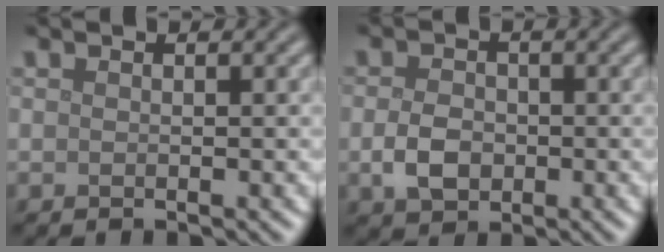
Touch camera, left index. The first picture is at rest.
{"total": 3.1, "force": [-0.7, 2.3, 2.0], "torque": [-0.039, -0.002, -0.017]}